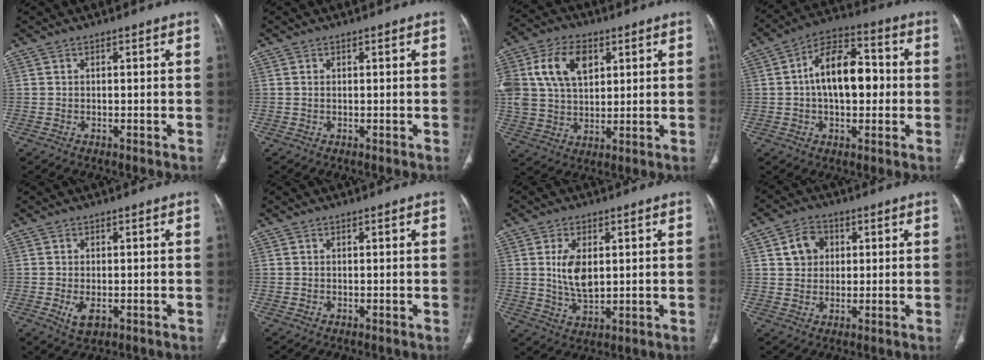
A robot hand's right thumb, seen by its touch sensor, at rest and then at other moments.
{"total": 0.0}
{"total": 16.9, "force": [5.7, 11.2, 11.2], "torque": [-0.226, 0.003, 0.107]}
{"total": 14.0, "force": [0.4, 8.0, 11.5], "torque": [-0.164, 0.030, -0.004]}
{"total": 3.3, "force": [-0.9, 1.8, 2.6], "torque": [-0.048, -0.007, -0.008]}
{"total": 0.0}
{"total": 7.3, "force": [1.3, 3.9, 6.0], "torque": [-0.108, -0.010, 0.033]}
{"total": 5.9, "force": [1.8, 4.9, 2.8], "torque": [-0.026, 0.000, 0.030]}